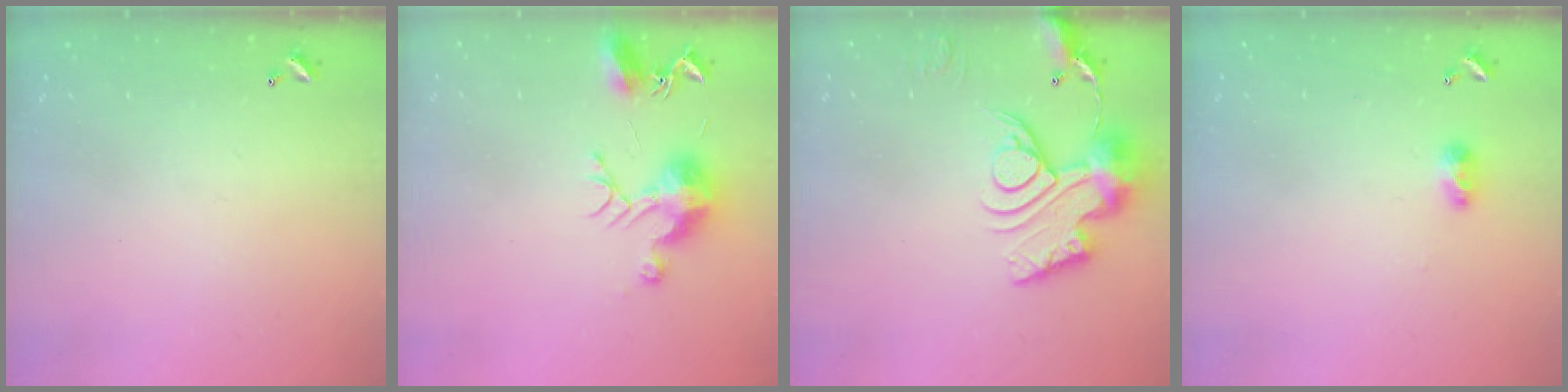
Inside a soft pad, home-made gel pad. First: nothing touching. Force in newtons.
{"total": 9.6, "press": 9.6, "slide": 0.4}
{"total": 15.5, "press": 15.4, "slide": 1.7}
{"total": 4.1, "press": 4.1, "slide": 0.5}